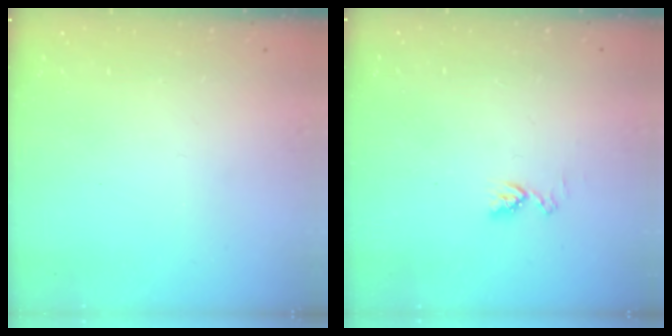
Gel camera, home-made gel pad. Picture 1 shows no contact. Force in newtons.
{"total": 4.7, "press": 4.6, "slide": 0.6}